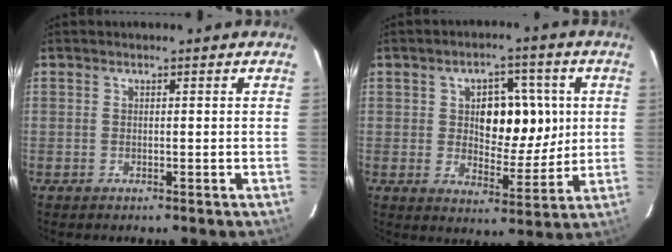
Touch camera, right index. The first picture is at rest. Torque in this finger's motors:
{"motor_torque": [0.87, 0.67, 0.23, 0.05]}